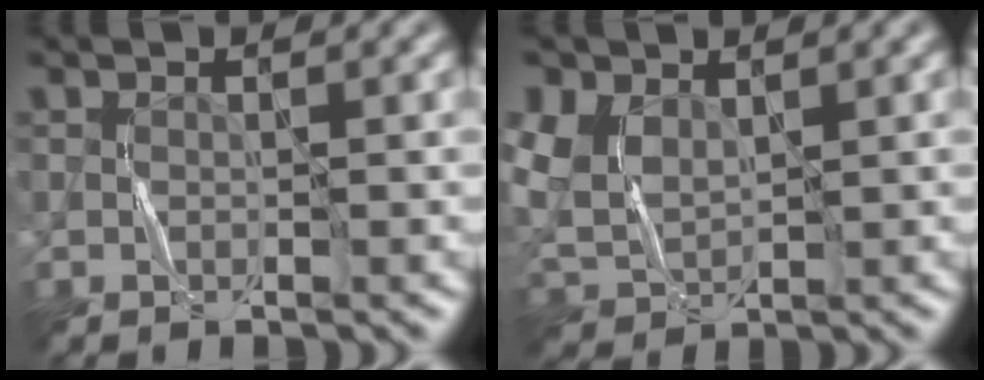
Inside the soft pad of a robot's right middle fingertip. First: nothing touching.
{"total": 4.5, "force": [1.8, 3.2, 2.6], "torque": [-0.071, -0.003, 0.040]}